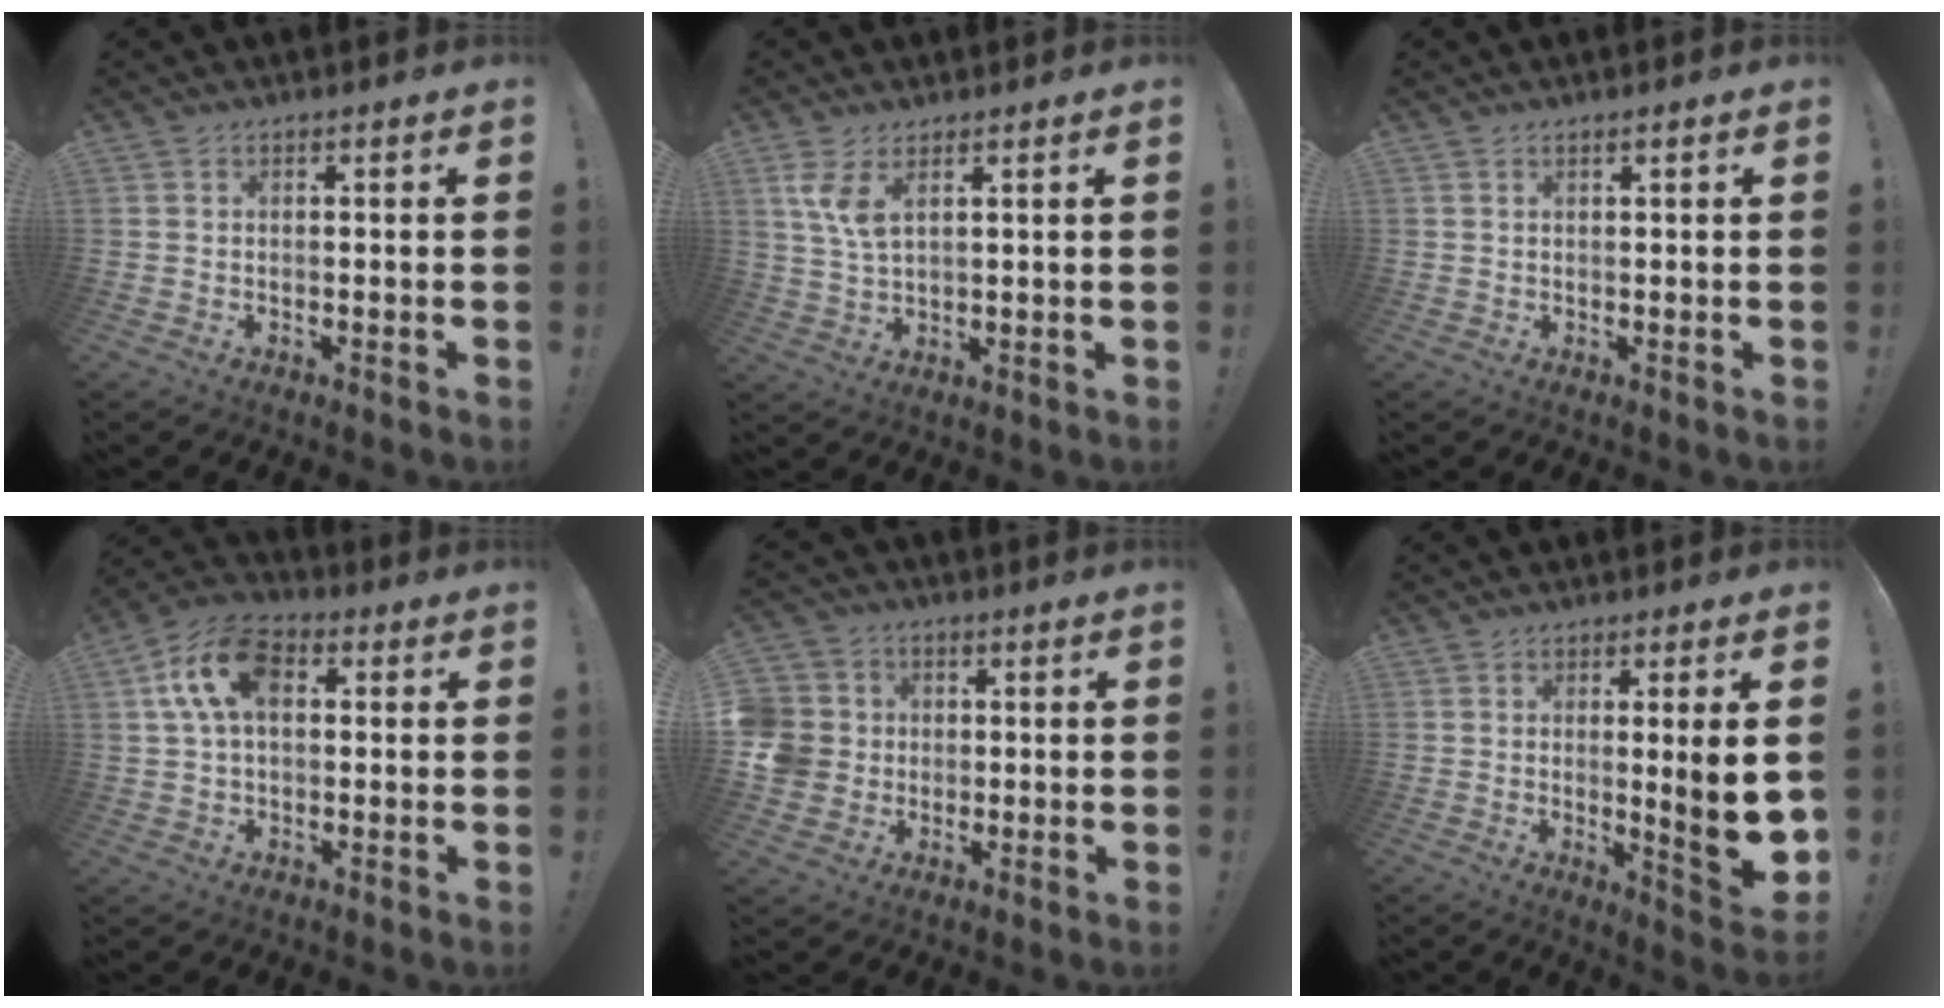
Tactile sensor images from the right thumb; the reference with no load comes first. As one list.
[{"total": 6.3, "force": [3.4, 2.0, 4.9], "torque": [-0.093, -0.020, 0.059]}, {"total": 0.9, "force": [0.7, -0.1, 0.7], "torque": [-0.014, 0.000, 0.012]}, {"total": 13.8, "force": [3.6, 8.6, 10.2], "torque": [-0.189, 0.011, 0.070]}, {"total": 9.4, "force": [0.1, 8.9, 3.1], "torque": [-0.072, 0.006, 0.006]}, {"total": 10.4, "force": [0.5, 0.4, 10.4], "torque": [-0.148, -0.020, 0.007]}]